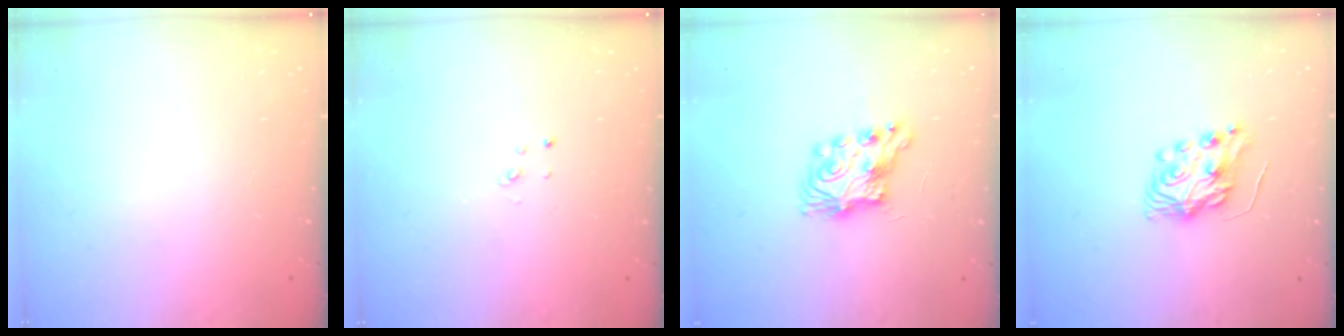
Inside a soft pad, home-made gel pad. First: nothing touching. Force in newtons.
{"total": 2.2, "press": 2.2, "slide": 0.2}
{"total": 8.1, "press": 8.1, "slide": 0.3}
{"total": 7.5, "press": 7.5, "slide": 0.7}